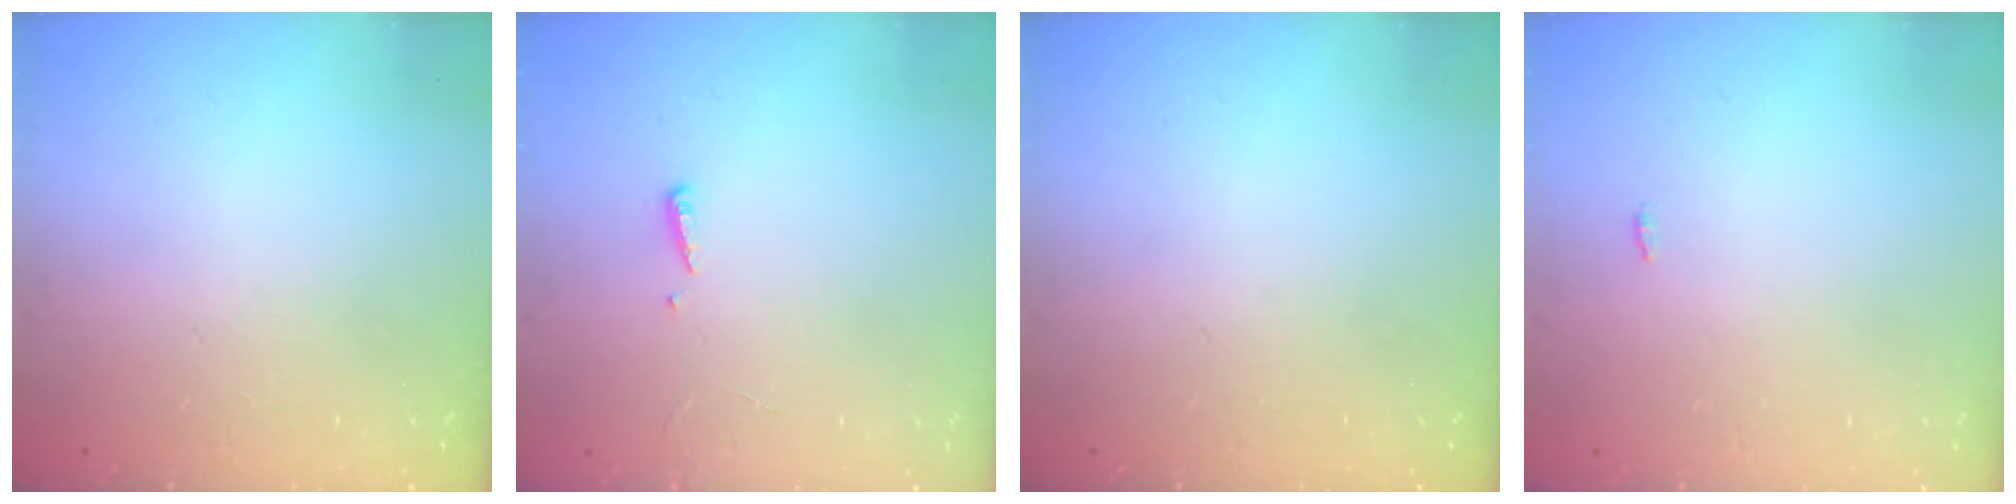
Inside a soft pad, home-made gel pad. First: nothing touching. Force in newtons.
{"total": 2.4, "press": 2.4, "slide": 0.2}
{"total": 0.0}
{"total": 6.7, "press": 1.4, "slide": 6.6}